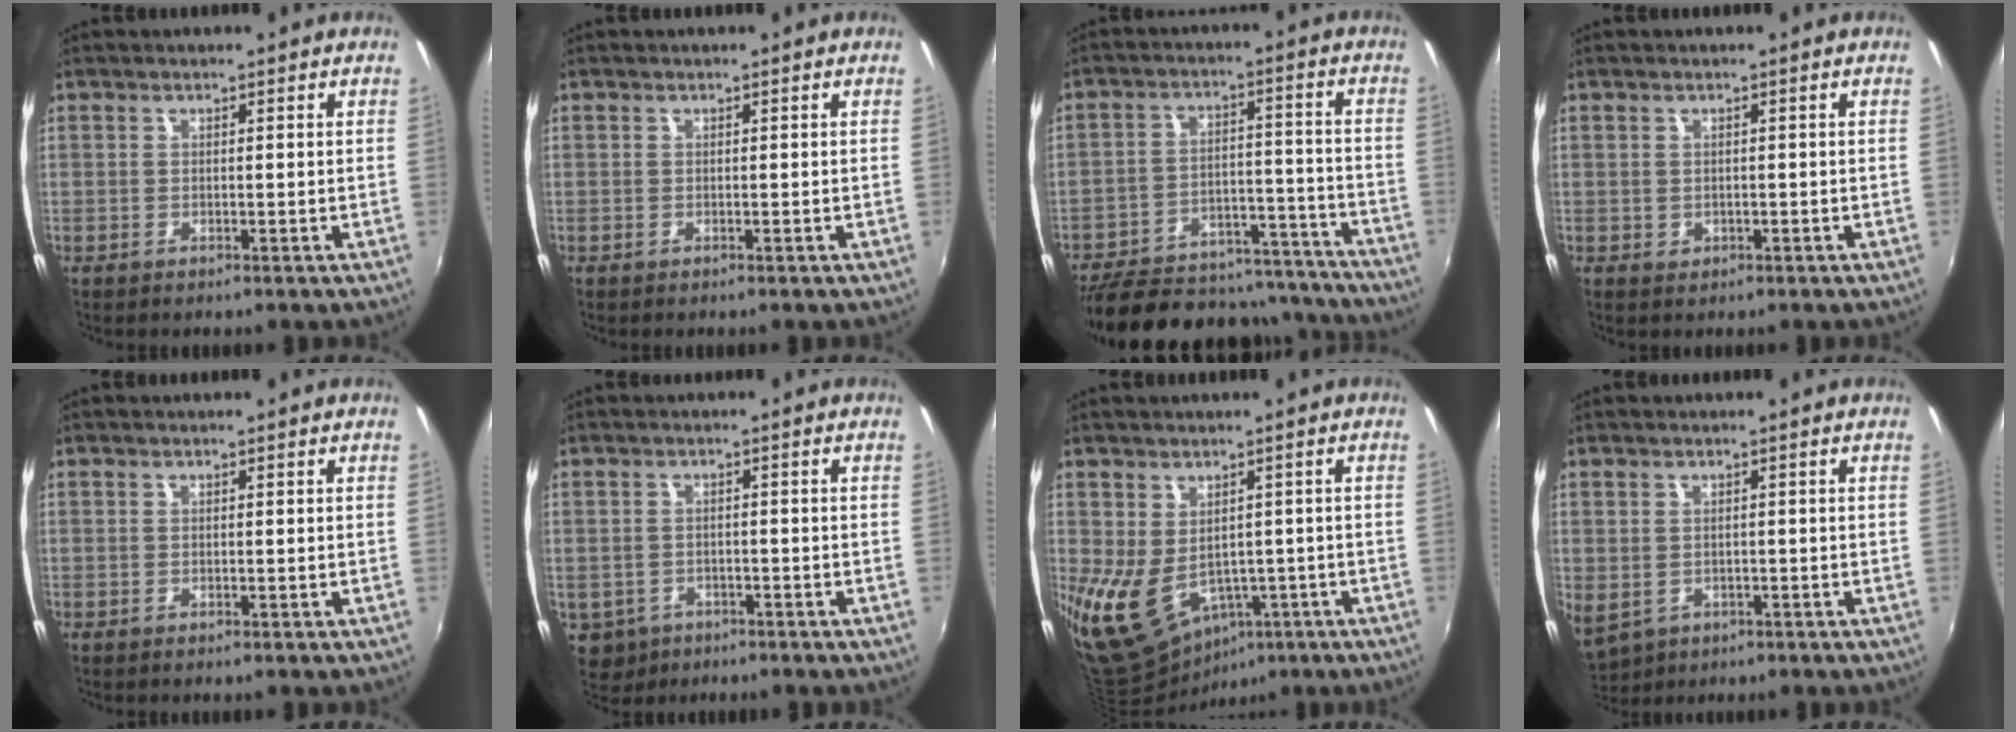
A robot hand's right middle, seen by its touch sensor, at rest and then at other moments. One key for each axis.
{"total": 0.0}
{"total": 26.2, "fx": -22.3, "fy": 9.8, "fz": 9.7, "tx": -0.197, "ty": 0.022, "tz": -0.280}
{"total": 0.8, "fx": 0.1, "fy": 0.8, "fz": 0.2, "tx": 0.000, "ty": 0.000, "tz": 0.003}
{"total": 0.0}
{"total": 5.8, "fx": -2.4, "fy": 4.8, "fz": 2.2, "tx": -0.054, "ty": -0.010, "tz": -0.028}
{"total": 11.9, "fx": -3.2, "fy": 8.8, "fz": 7.4, "tx": -0.165, "ty": -0.032, "tz": -0.026}
{"total": 5.3, "fx": -1.3, "fy": 4.0, "fz": 3.3, "tx": -0.063, "ty": -0.014, "tz": -0.012}